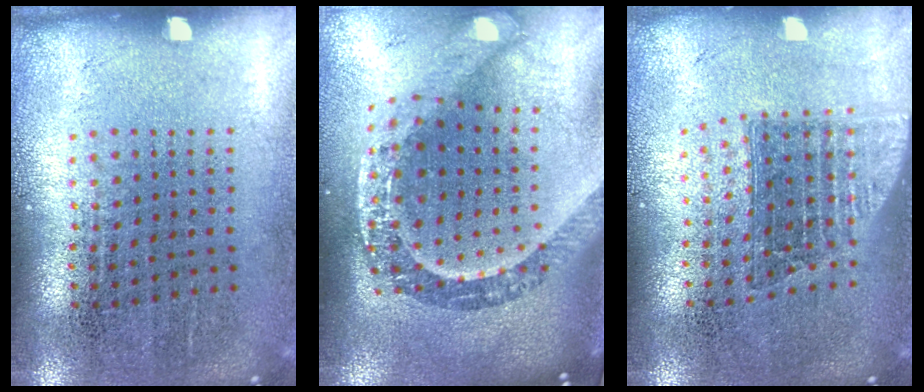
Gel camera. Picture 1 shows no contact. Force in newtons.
{"total": 3.2, "press": 2.4, "slide": 2.2}
{"total": 1.5, "press": 1.2, "slide": 0.9}